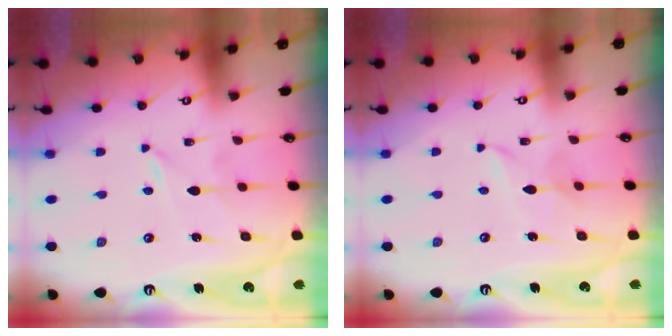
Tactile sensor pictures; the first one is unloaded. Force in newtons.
{"total": 2.6, "press": 2.6, "slide": 0.3}